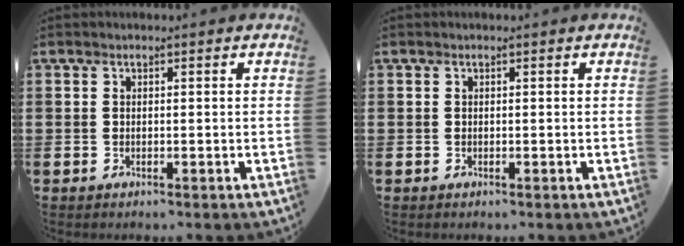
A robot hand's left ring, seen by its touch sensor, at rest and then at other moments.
{"total": 0.0}